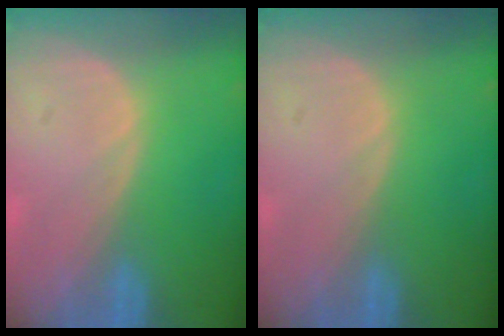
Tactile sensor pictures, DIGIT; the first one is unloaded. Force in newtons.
{"total": 0.0}